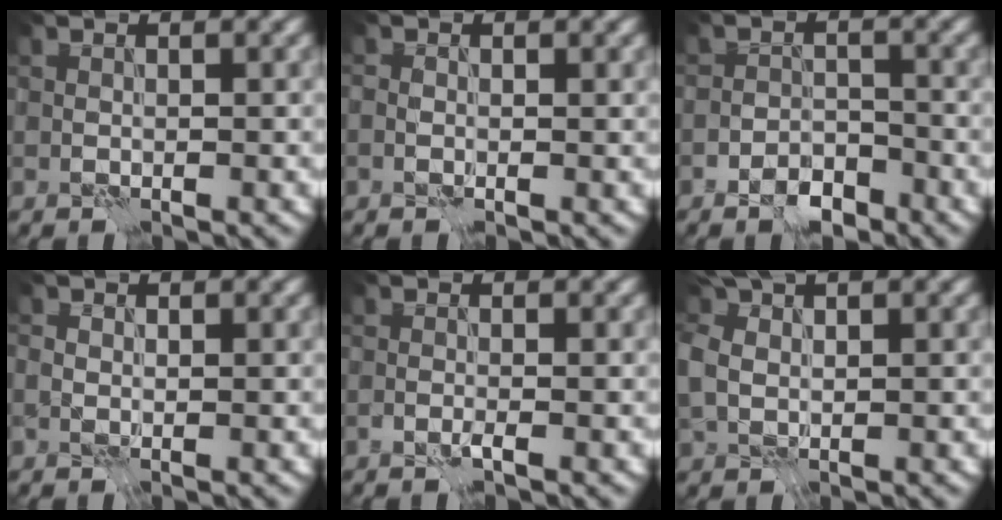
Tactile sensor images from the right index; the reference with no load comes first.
{"total": 0.5, "force": [-0.1, 0.3, 0.4], "torque": [-0.007, 0.000, -0.002]}
{"total": 2.8, "force": [-2.2, 1.2, 1.2], "torque": [-0.016, 0.004, -0.041]}
{"total": 0.6, "force": [0.1, 0.4, 0.4], "torque": [-0.009, -0.002, 0.002]}
{"total": 0.6, "force": [-0.4, -0.3, 0.4], "torque": [-0.012, 0.001, -0.008]}
{"total": 4.4, "force": [1.9, 2.6, 3.1], "torque": [-0.075, 0.010, 0.034]}